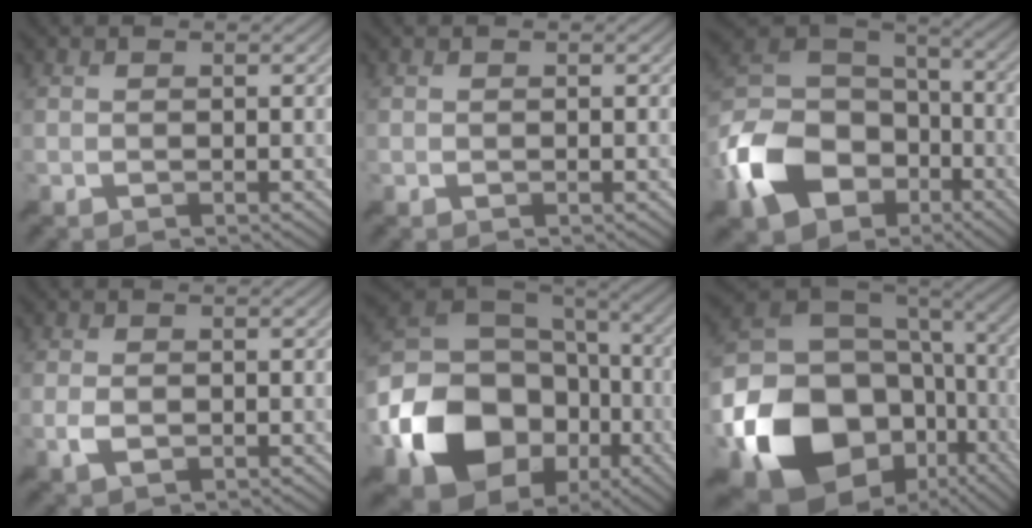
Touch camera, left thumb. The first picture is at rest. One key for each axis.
{"total": 0.0}
{"total": 15.4, "fx": -7.1, "fy": 10.7, "fz": 8.5, "tx": -0.217, "ty": -0.032, "tz": -0.145}
{"total": 2.4, "fx": -0.6, "fy": 1.2, "fz": 2.0, "tx": -0.043, "ty": -0.003, "tz": -0.010}
{"total": 18.3, "fx": -6.9, "fy": 13.8, "fz": 9.9, "tx": -0.243, "ty": -0.047, "tz": -0.119}
{"total": 20.7, "fx": -7.5, "fy": 15.7, "fz": 11.3, "tx": -0.282, "ty": -0.057, "tz": -0.120}